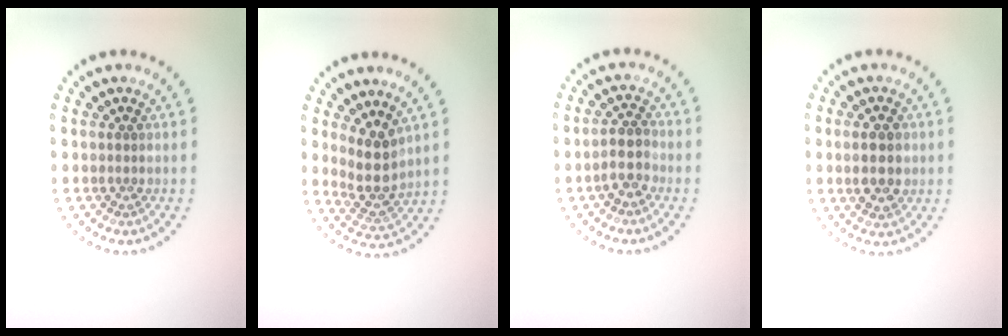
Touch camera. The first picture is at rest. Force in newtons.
{"total": 3.5, "press": 2.8, "slide": 2.0}
{"total": 2.3, "press": 2.1, "slide": 0.9}
{"total": 3.2, "press": 3.2, "slide": 0.3}